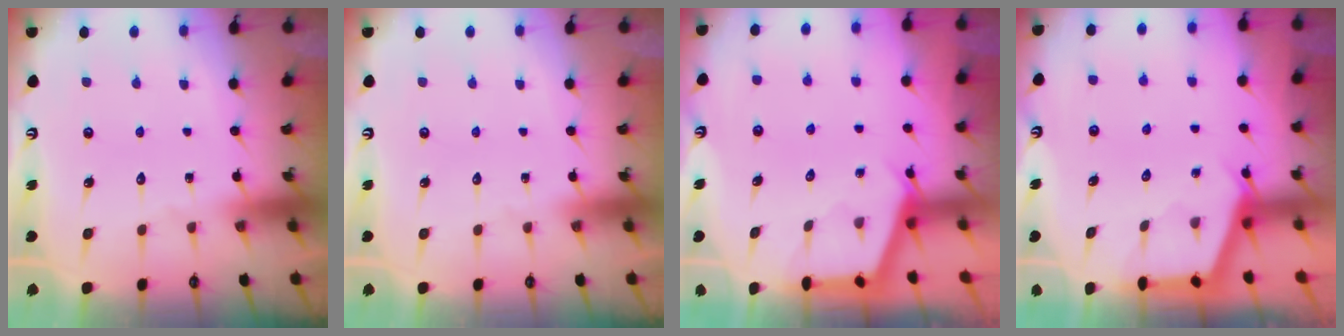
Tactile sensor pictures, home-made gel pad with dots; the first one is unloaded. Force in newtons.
{"total": 0.0}
{"total": 2.9, "press": 2.8, "slide": 0.3}
{"total": 2.8, "press": 2.8, "slide": 0.3}